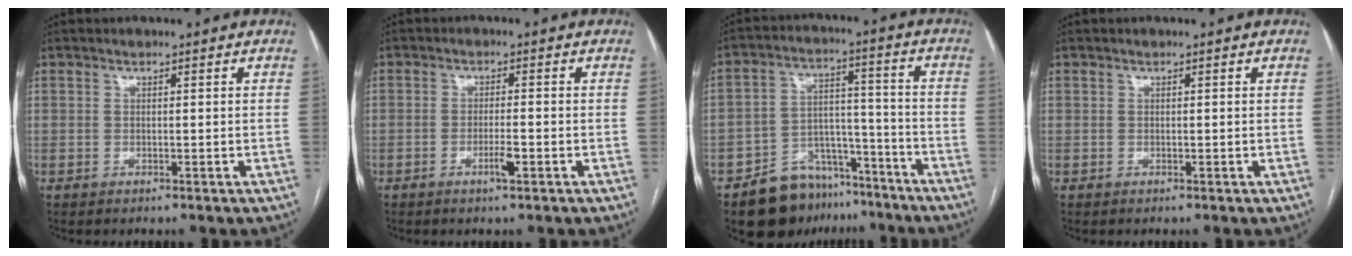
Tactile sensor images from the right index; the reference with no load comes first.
{"total": 2.6, "force": [-1.2, 0.2, 2.3], "torque": [-0.044, -0.001, -0.020]}
{"total": 11.8, "force": [-8.7, 7.0, 3.8], "torque": [-0.052, 0.042, -0.138]}
{"total": 0.0}